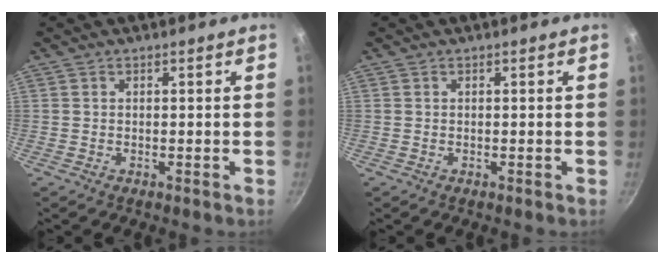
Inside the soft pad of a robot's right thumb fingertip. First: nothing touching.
{"total": 0.0}